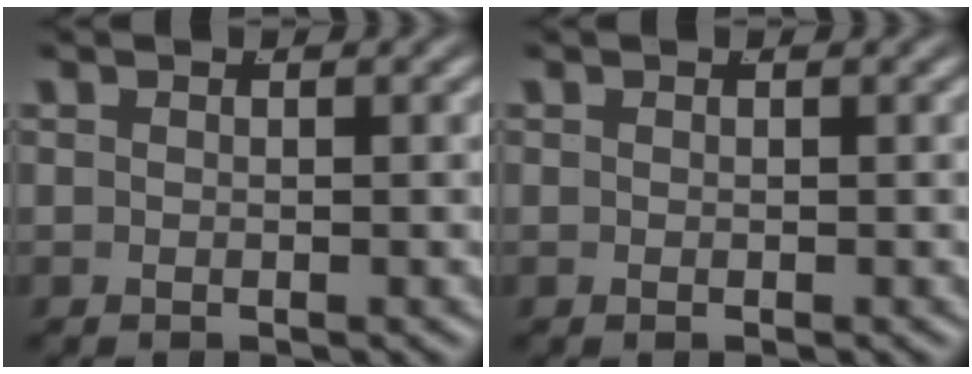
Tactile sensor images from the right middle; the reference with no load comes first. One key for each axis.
{"total": 0.0}